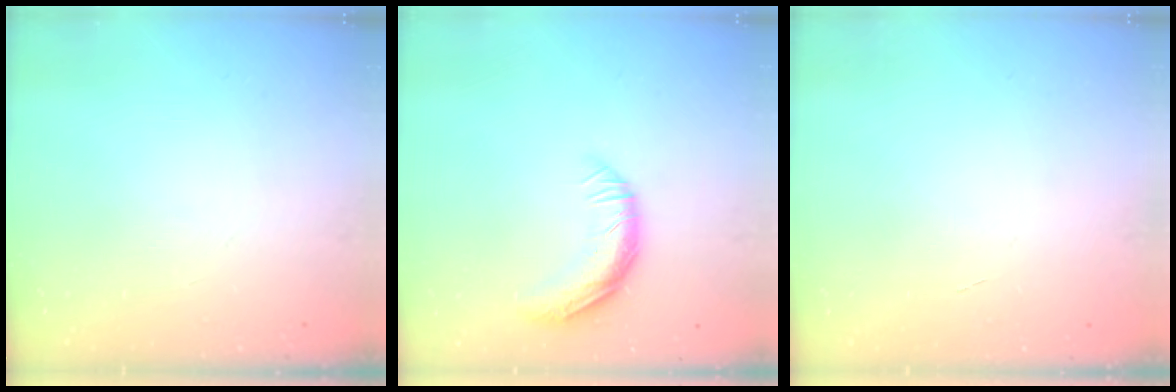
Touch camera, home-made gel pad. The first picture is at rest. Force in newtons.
{"total": 11.2, "press": 11.1, "slide": 0.9}
{"total": 0.0}